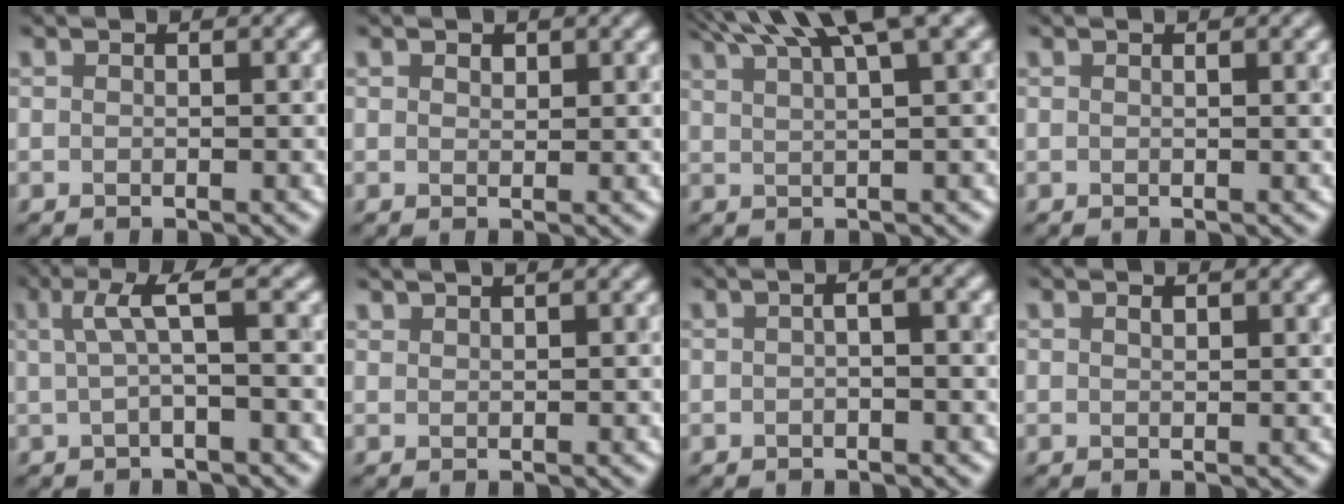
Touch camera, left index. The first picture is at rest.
{"total": 1.0, "force": [0.7, 0.5, 0.3], "torque": [-0.004, 0.004, 0.012]}
{"total": 8.7, "force": [6.1, 1.5, 6.0], "torque": [-0.060, 0.031, 0.071]}
{"total": 1.8, "force": [0.4, 0.6, 1.7], "torque": [-0.014, 0.008, -0.002]}
{"total": 3.1, "force": [0.6, 0.4, 3.0], "torque": [-0.052, 0.013, 0.007]}
{"total": 1.1, "force": [1.1, 0.1, 0.3], "torque": [-0.004, 0.001, 0.018]}
{"total": 3.4, "force": [0.5, 1.4, 3.1], "torque": [-0.031, 0.012, -0.008]}
{"total": 1.1, "force": [0.7, 0.2, 0.8], "torque": [-0.010, 0.004, 0.010]}